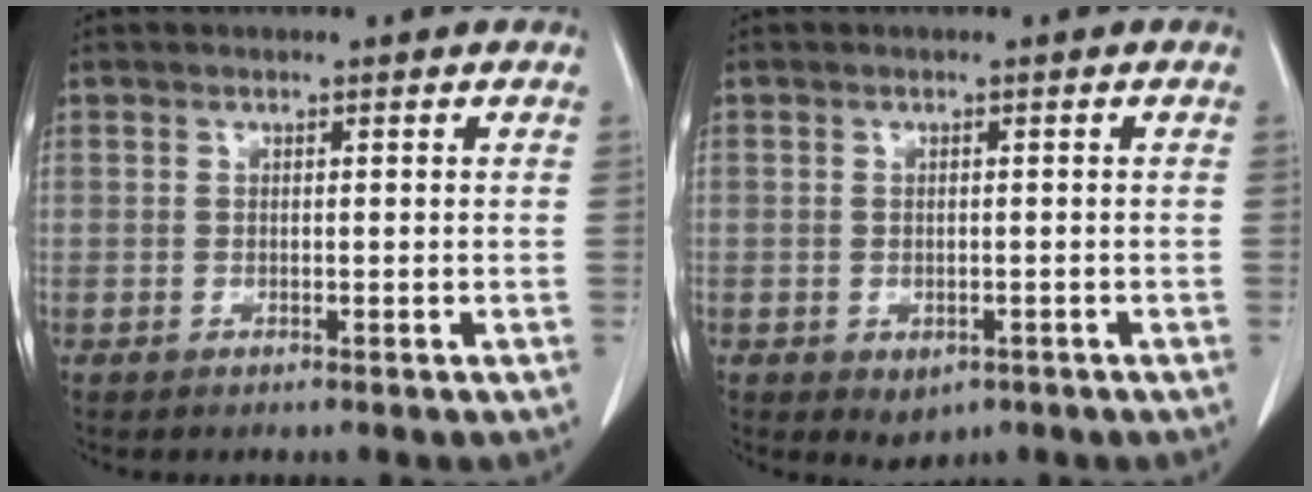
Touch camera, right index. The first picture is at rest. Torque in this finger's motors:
{"motor_torque": [0.68, -0.76, 0.03, 0.00]}